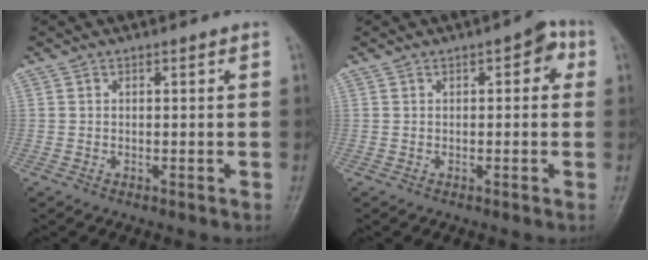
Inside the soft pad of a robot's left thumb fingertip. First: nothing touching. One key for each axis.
{"total": 3.7, "fx": 1.0, "fy": 1.8, "fz": 3.1, "tx": -0.020, "ty": 0.007, "tz": 0.001}